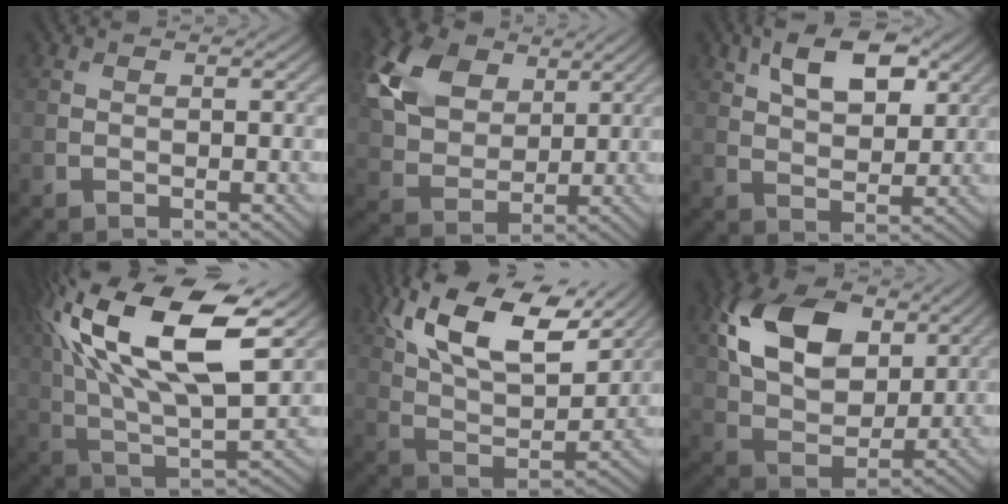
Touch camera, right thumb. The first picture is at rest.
{"total": 11.9, "force": [5.2, 7.8, 7.3], "torque": [-0.197, 0.024, 0.094]}
{"total": 9.2, "force": [4.3, 4.6, 6.7], "torque": [-0.126, 0.010, 0.075]}
{"total": 20.2, "force": [8.1, 8.6, 16.4], "torque": [-0.337, 0.042, 0.135]}
{"total": 15.5, "force": [8.7, 6.9, 10.9], "torque": [-0.219, 0.002, 0.142]}
{"total": 13.6, "force": [4.9, 8.6, 9.3], "torque": [-0.205, 0.018, 0.089]}